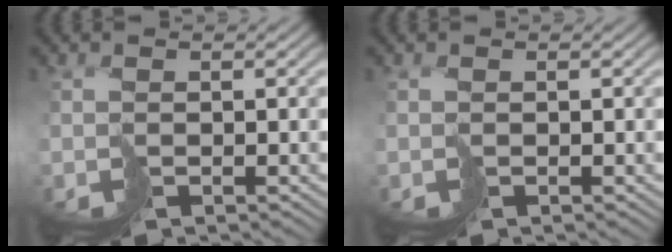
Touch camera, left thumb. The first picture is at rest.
{"total": 0.0}